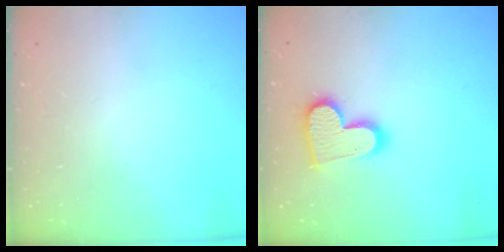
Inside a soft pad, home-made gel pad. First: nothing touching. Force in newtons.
{"total": 13.6, "press": 13.5, "slide": 0.9}